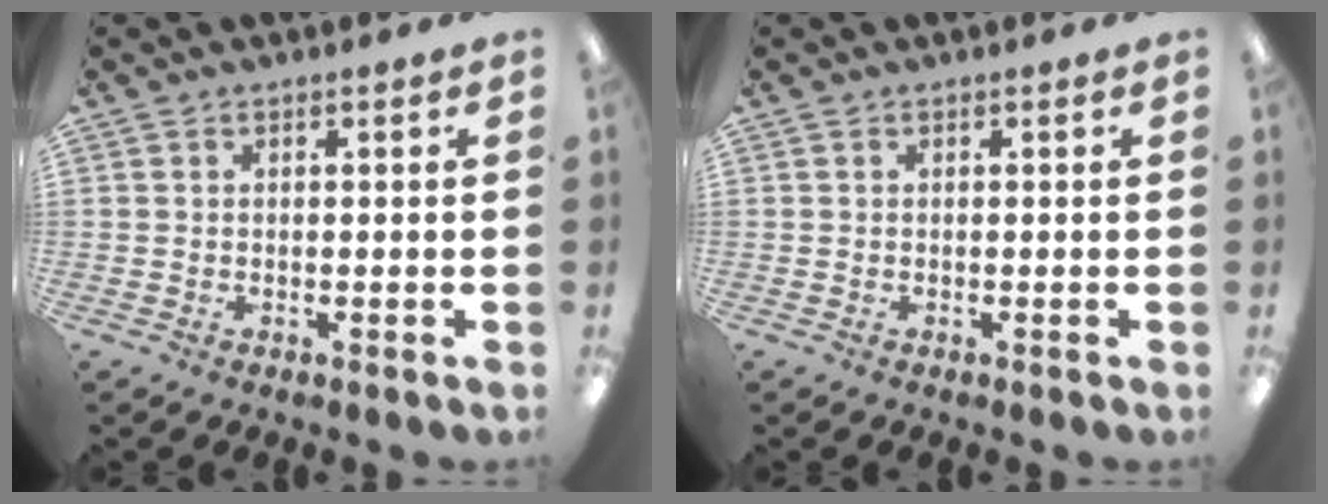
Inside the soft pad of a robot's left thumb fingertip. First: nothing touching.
{"total": 0.0}